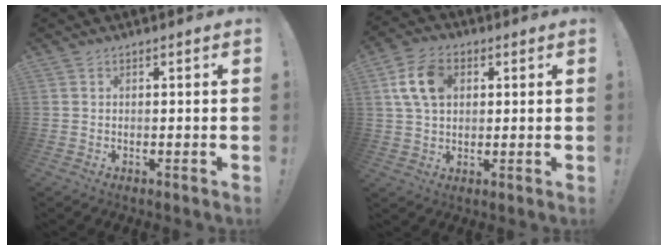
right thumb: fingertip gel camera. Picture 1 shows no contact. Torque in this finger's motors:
{"motor_torque": [0.10, 0.11, 0.32, -0.19, 0.14]}